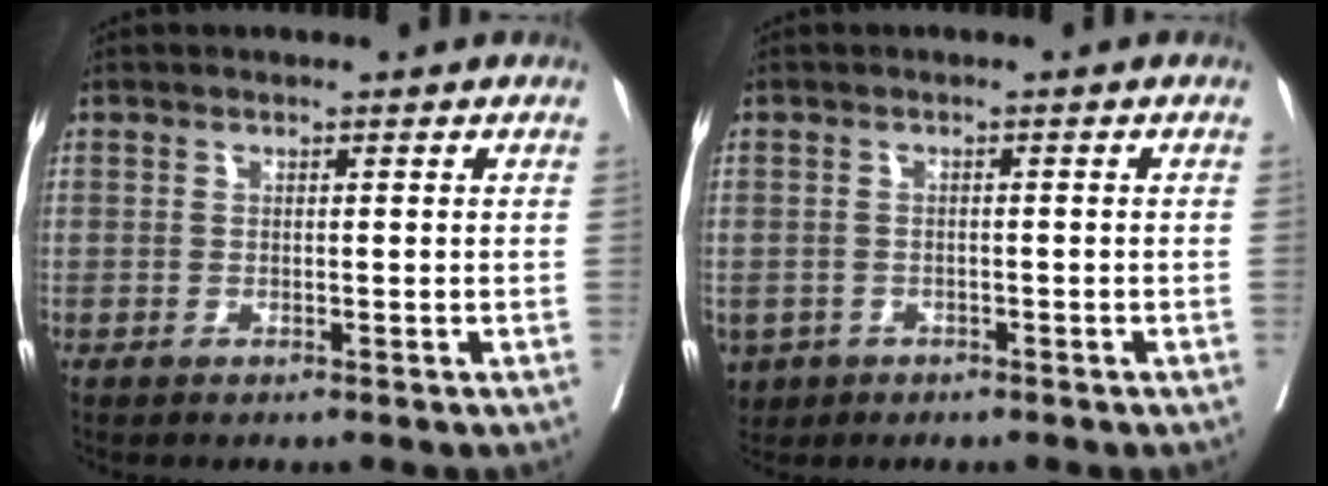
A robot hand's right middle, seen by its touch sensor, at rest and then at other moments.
{"total": 5.2, "force": [-2.9, 4.1, 1.4], "torque": [-0.032, 0.000, -0.043]}